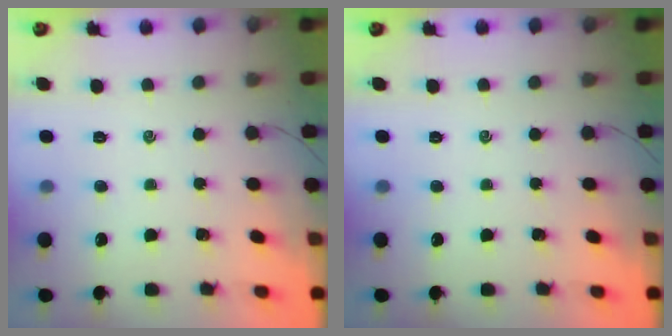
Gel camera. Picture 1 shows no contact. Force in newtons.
{"total": 0.0}